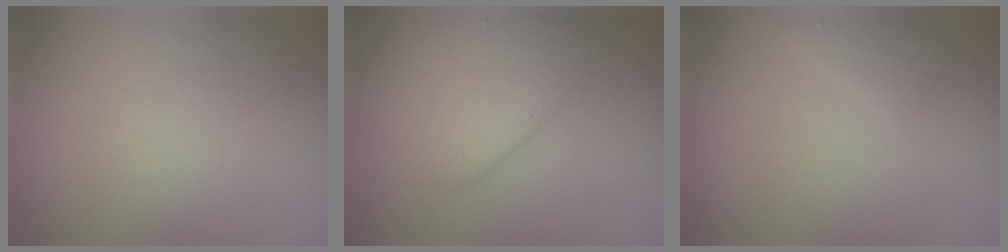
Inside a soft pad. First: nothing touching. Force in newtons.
{"total": 6.1, "press": 6.1, "slide": 0.1}
{"total": 1.4, "press": 1.4, "slide": 0.0}